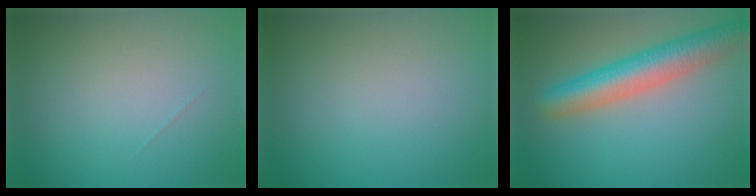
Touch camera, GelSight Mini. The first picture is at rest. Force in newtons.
{"total": 0.0}
{"total": 6.6, "press": 6.6, "slide": 0.2}